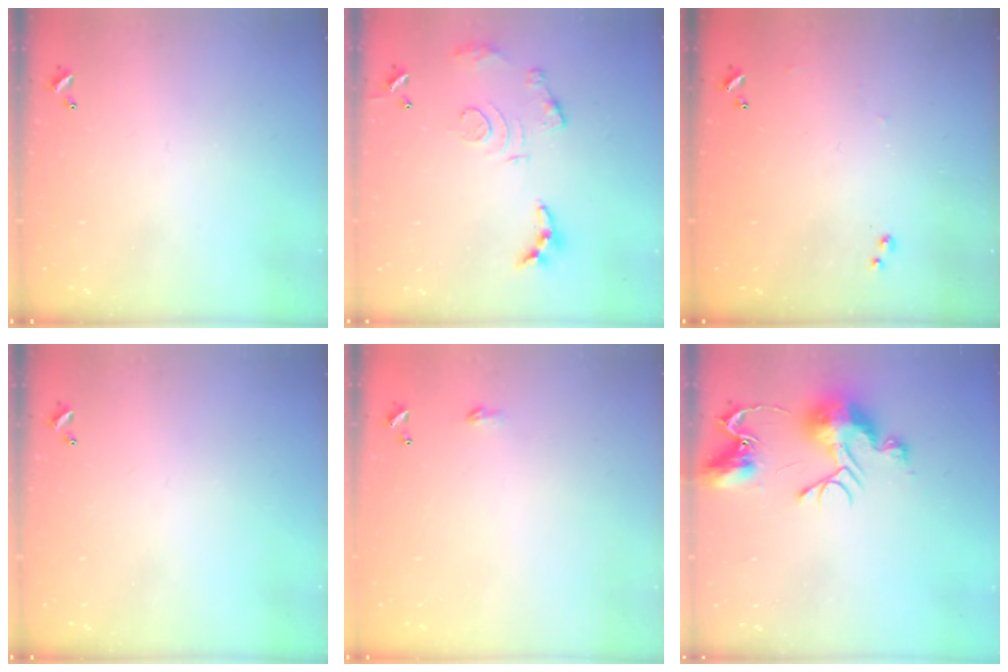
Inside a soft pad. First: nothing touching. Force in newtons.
{"total": 10.7, "press": 10.7, "slide": 0.7}
{"total": 5.2, "press": 5.2, "slide": 0.6}
{"total": 0.0}
{"total": 2.2, "press": 2.2, "slide": 0.4}
{"total": 11.3, "press": 11.3, "slide": 1.1}